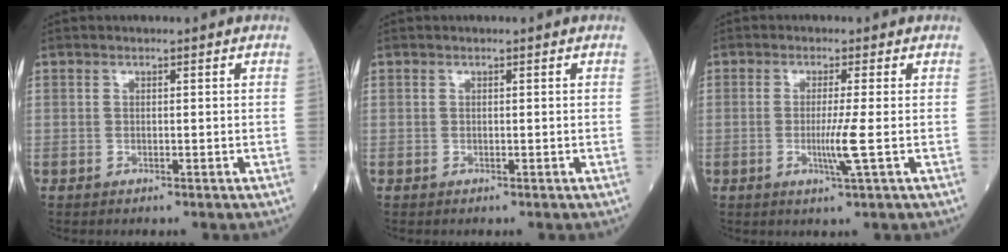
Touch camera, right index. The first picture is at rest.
{"total": 0.0}
{"total": 4.3, "force": [-0.7, -1.6, 4.0], "torque": [-0.082, -0.013, -0.014]}